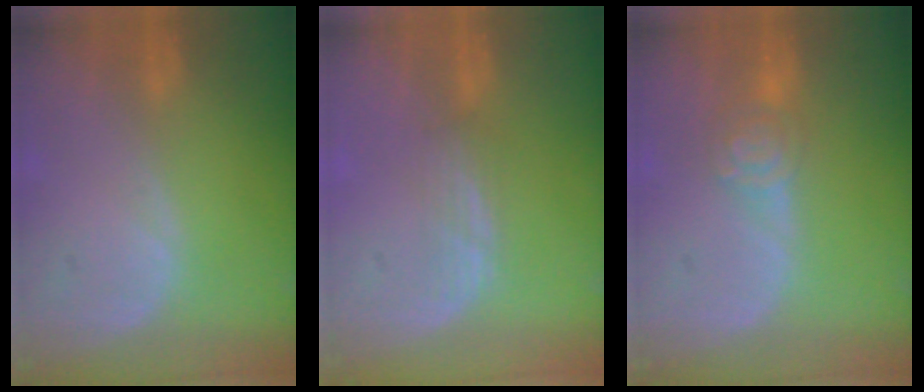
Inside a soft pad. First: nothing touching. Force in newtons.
{"total": 2.1, "press": 2.1, "slide": 0.2}
{"total": 4.2, "press": 4.2, "slide": 0.3}